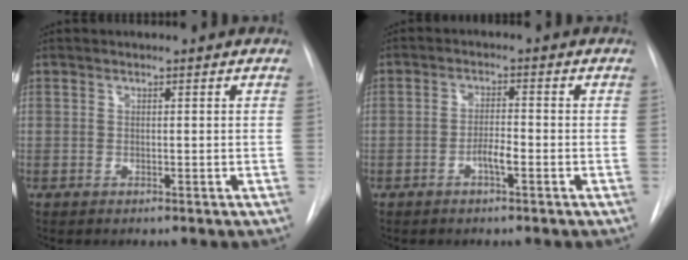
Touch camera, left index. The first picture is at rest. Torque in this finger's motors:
{"motor_torque": [0.55, 0.29, 0.07, 0.02]}